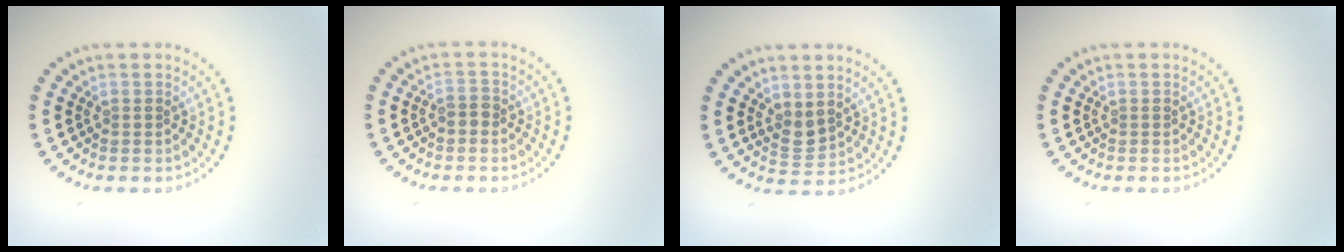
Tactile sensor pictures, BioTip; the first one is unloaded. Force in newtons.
{"total": 1.2, "press": 1.1, "slide": 0.5}
{"total": 1.8, "press": 1.5, "slide": 1.0}
{"total": 0.0}